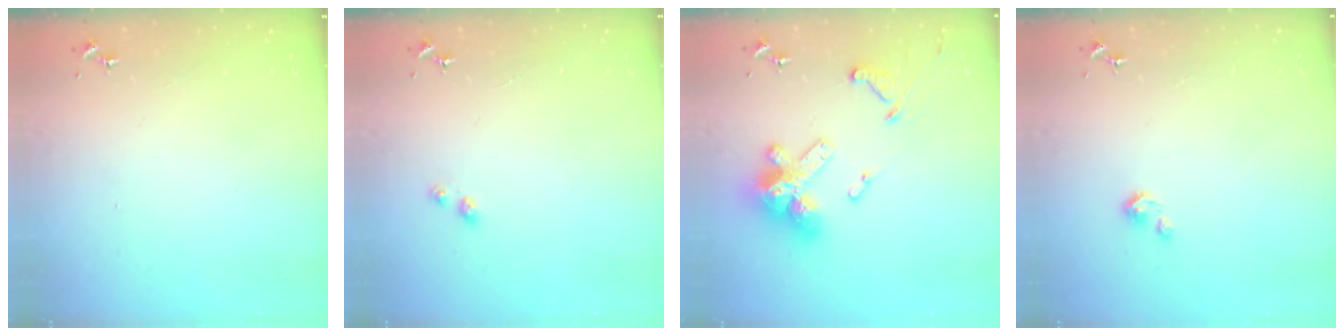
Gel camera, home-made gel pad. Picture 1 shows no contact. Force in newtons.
{"total": 2.9, "press": 2.9, "slide": 0.5}
{"total": 19.9, "press": 19.7, "slide": 2.2}
{"total": 3.0, "press": 2.9, "slide": 0.2}